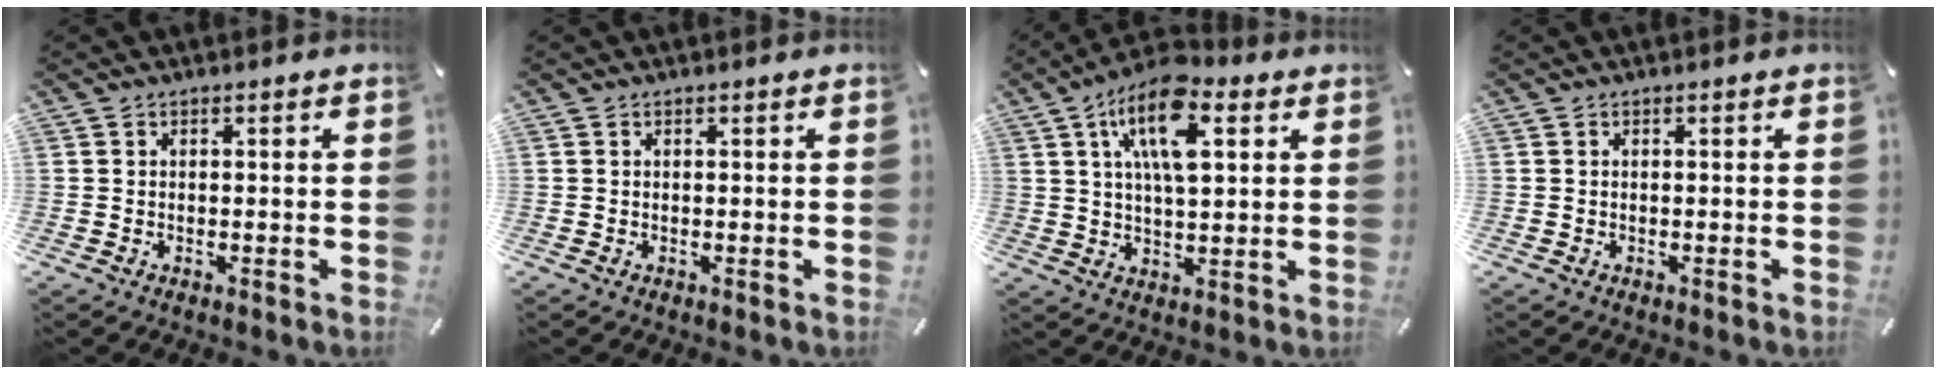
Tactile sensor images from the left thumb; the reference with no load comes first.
{"total": 0.0}
{"total": 13.6, "force": [5.8, 6.2, 10.6], "torque": [-0.191, -0.009, 0.098]}
{"total": 0.0}